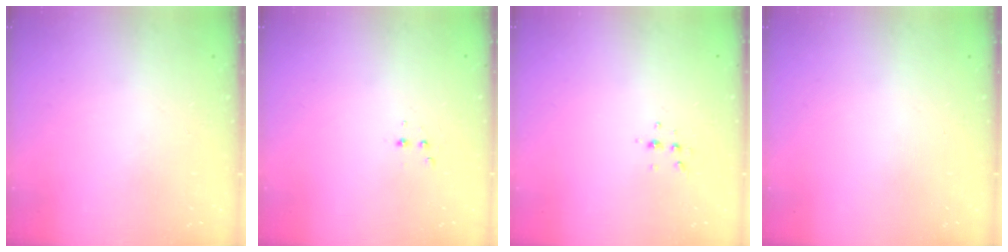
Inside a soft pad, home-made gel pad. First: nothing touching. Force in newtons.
{"total": 2.5, "press": 2.4, "slide": 0.5}
{"total": 3.9, "press": 3.8, "slide": 1.2}
{"total": 0.0}